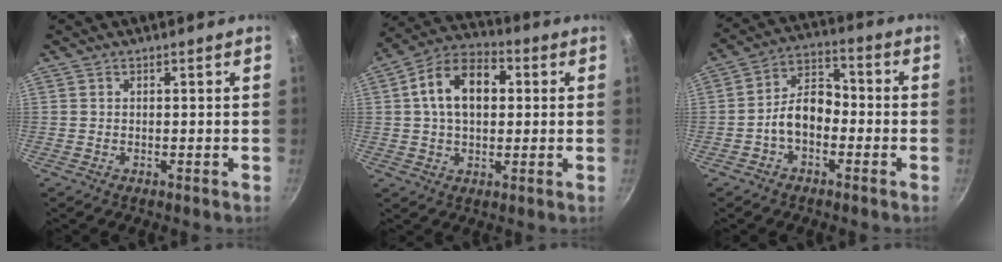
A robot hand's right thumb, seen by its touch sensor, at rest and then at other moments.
{"total": 13.5, "force": [2.3, 8.8, 9.9], "torque": [-0.137, 0.025, 0.023]}
{"total": 8.5, "force": [-2.5, 5.6, 5.9], "torque": [-0.072, 0.043, -0.057]}